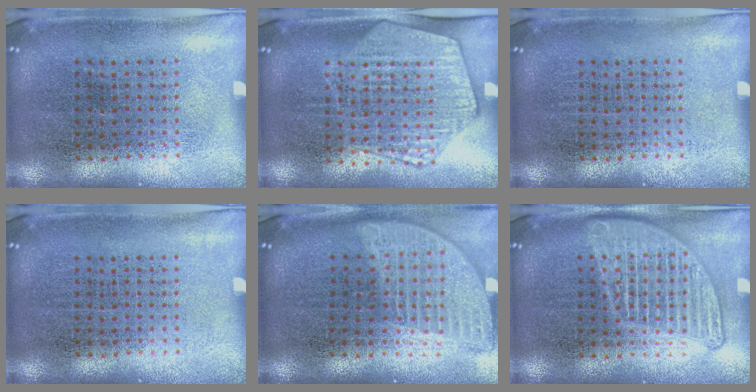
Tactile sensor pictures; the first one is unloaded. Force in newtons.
{"total": 2.1, "press": 1.9, "slide": 0.8}
{"total": 0.0}
{"total": 0.0}
{"total": 1.9, "press": 1.6, "slide": 1.2}
{"total": 1.8, "press": 1.8, "slide": 0.3}